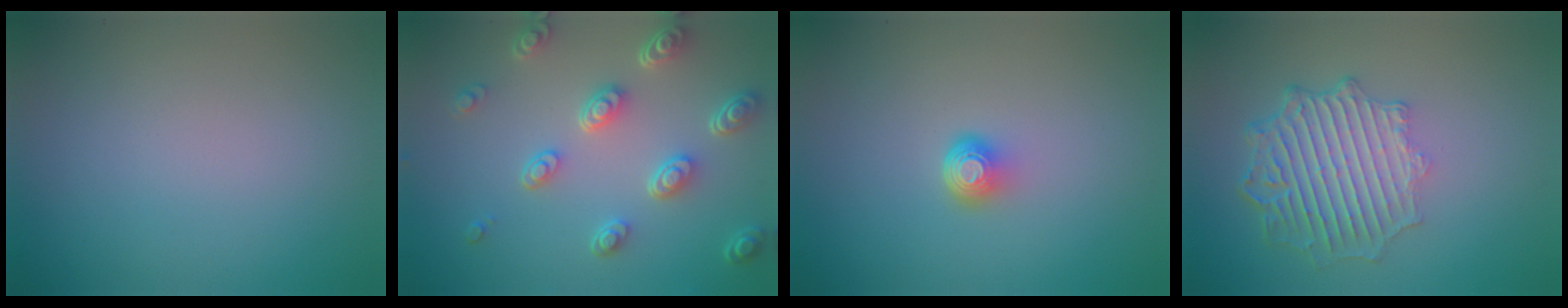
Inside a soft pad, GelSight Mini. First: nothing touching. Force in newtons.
{"total": 5.1, "press": 3.8, "slide": 3.3}
{"total": 1.9, "press": 1.3, "slide": 1.4}
{"total": 6.3, "press": 4.8, "slide": 4.1}